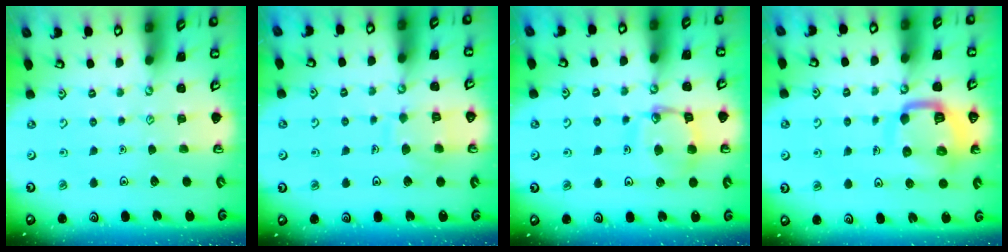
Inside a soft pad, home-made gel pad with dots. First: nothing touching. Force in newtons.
{"total": 8.0, "press": 8.0, "slide": 0.8}
{"total": 13.8, "press": 13.7, "slide": 1.5}
{"total": 12.6, "press": 12.6, "slide": 1.4}